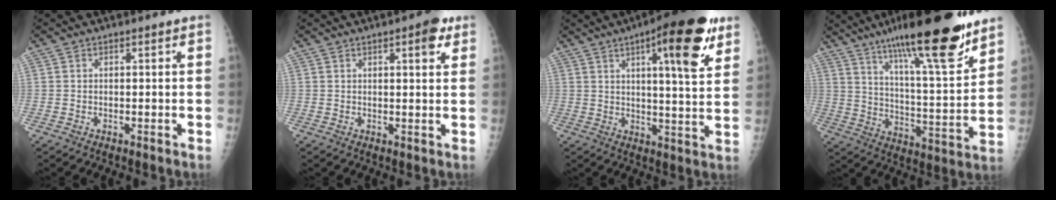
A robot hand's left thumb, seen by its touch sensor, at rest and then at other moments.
{"total": 4.4, "force": [2.4, 1.2, 3.5], "torque": [-0.038, -0.008, 0.026]}
{"total": 16.5, "force": [8.4, 3.7, 13.7], "torque": [-0.170, -0.032, 0.113]}
{"total": 24.3, "force": [16.7, 4.1, 17.2], "torque": [-0.253, -0.068, 0.271]}